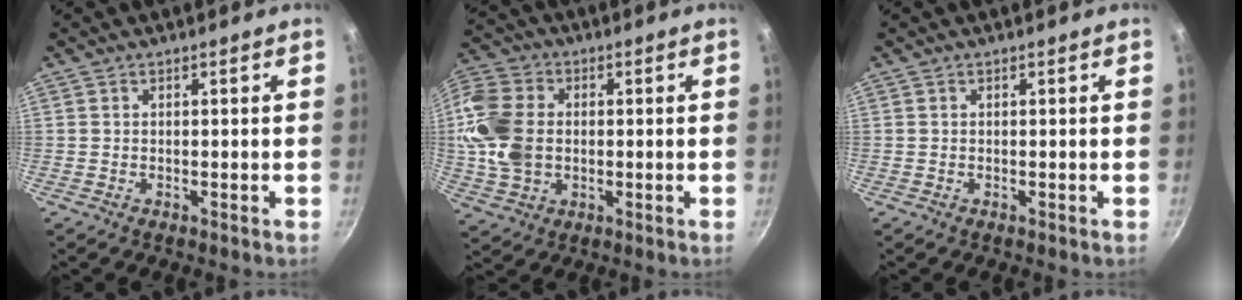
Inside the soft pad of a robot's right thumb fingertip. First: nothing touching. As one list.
[{"total": 15.7, "force": [0.4, 11.9, 10.1], "torque": [-0.200, 0.011, 0.001]}, {"total": 0.0}]